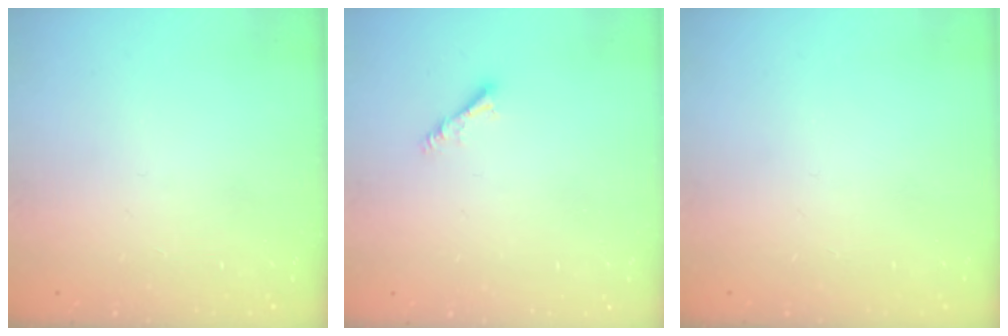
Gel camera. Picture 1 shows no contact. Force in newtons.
{"total": 3.0, "press": 2.9, "slide": 0.6}
{"total": 0.0}